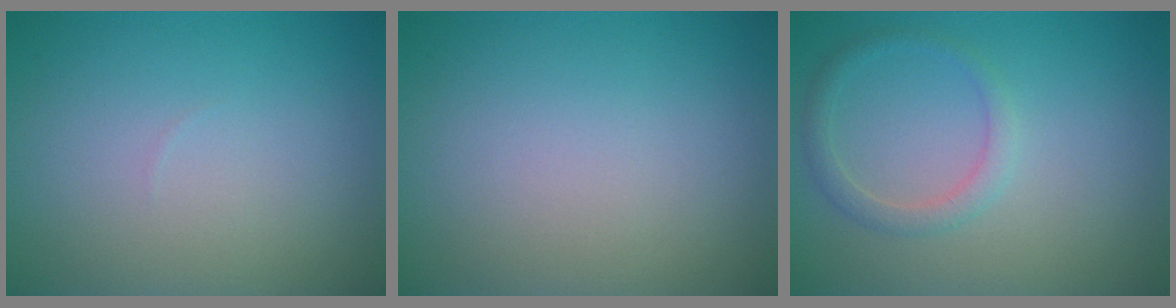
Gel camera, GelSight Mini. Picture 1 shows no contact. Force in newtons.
{"total": 0.0}
{"total": 1.7, "press": 1.7, "slide": 0.1}